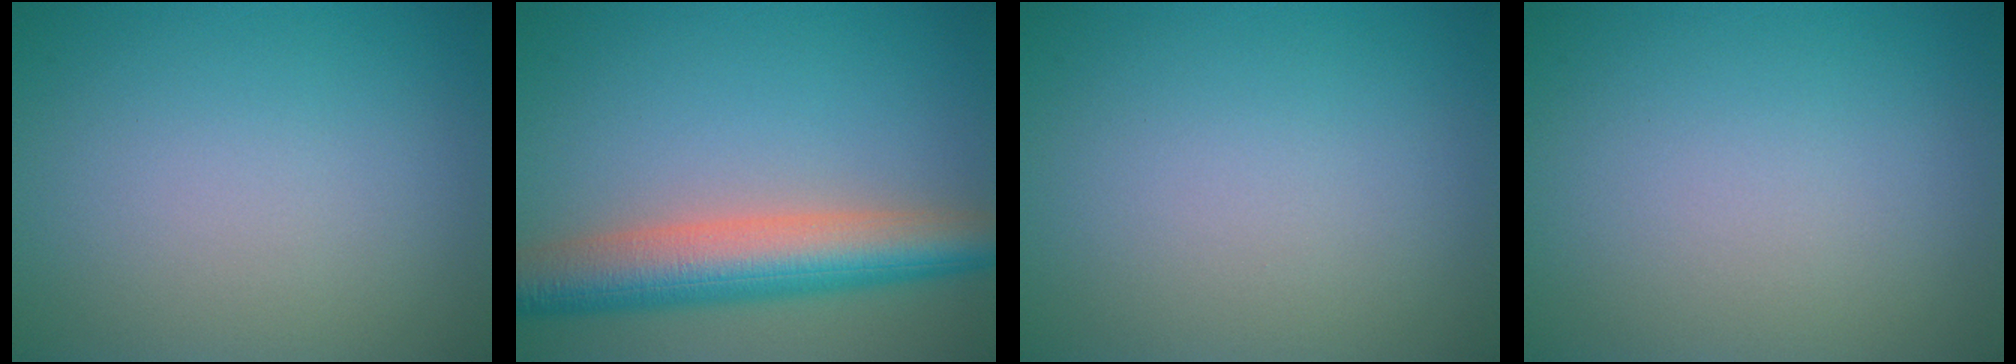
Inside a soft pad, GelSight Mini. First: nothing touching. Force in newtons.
{"total": 7.7, "press": 7.7, "slide": 0.4}
{"total": 0.0}
{"total": 0.0}